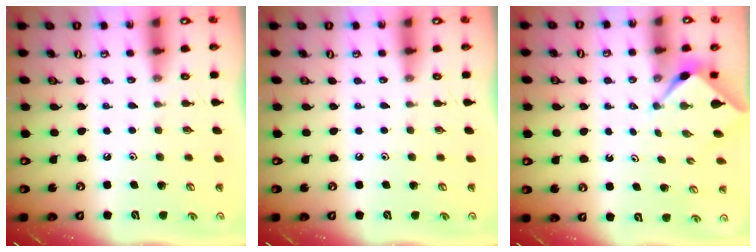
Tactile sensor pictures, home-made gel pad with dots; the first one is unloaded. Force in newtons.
{"total": 0.0}
{"total": 2.4, "press": 2.4, "slide": 0.3}